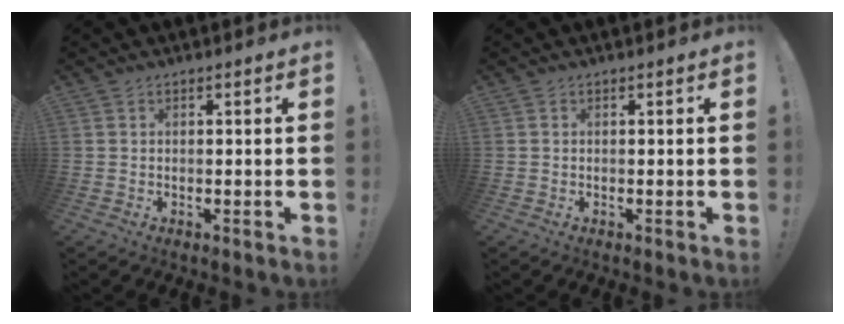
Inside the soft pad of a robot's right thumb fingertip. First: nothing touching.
{"total": 0.0}